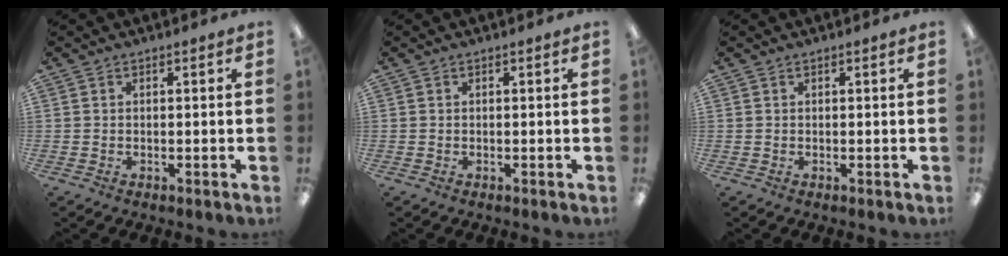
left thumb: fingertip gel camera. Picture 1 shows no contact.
{"total": 0.0}
{"total": 0.0}